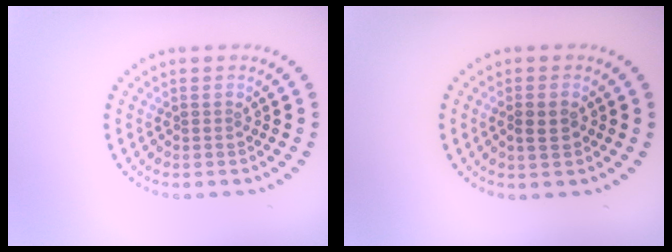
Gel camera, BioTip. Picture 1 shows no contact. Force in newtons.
{"total": 1.9, "press": 1.8, "slide": 0.4}